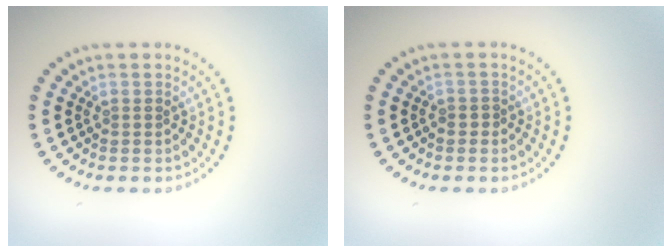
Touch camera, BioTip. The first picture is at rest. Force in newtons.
{"total": 0.6, "press": 0.3, "slide": 0.5}